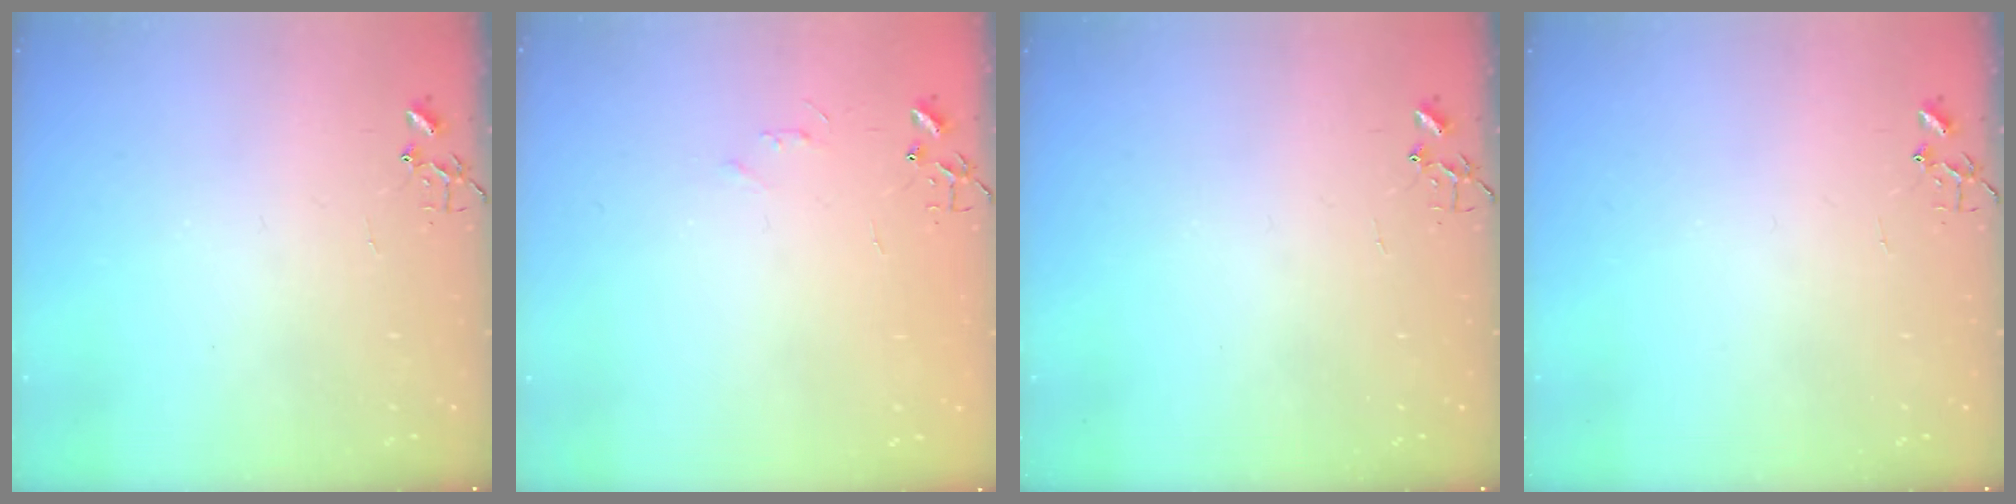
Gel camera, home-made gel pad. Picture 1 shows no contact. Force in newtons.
{"total": 3.5, "press": 3.4, "slide": 0.4}
{"total": 0.0}
{"total": 0.0}